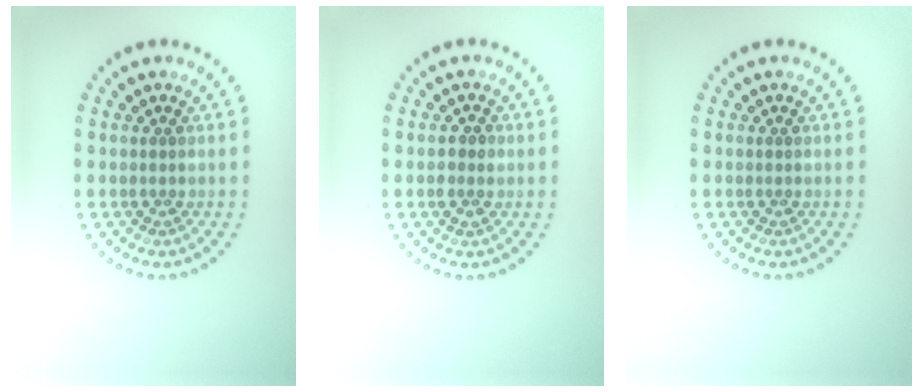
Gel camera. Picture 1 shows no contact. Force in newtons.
{"total": 1.5, "press": 1.5, "slide": 0.1}
{"total": 0.0}